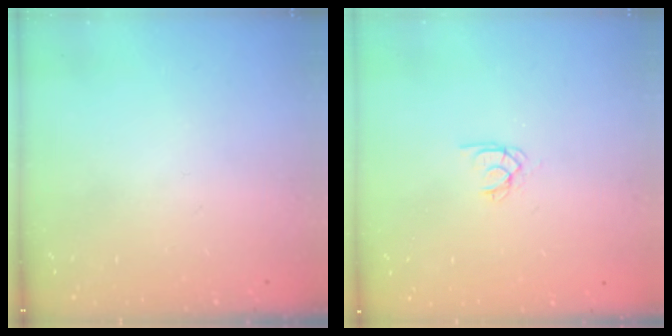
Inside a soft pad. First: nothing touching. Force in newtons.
{"total": 1.9, "press": 1.9, "slide": 0.2}